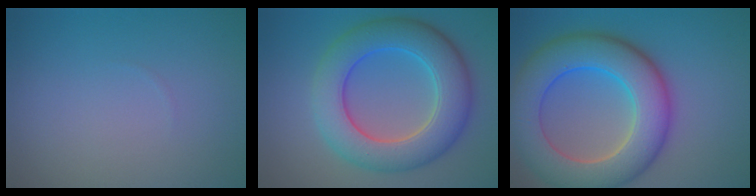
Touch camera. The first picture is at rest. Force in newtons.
{"total": 8.5, "press": 8.4, "slide": 0.4}
{"total": 10.2, "press": 10.2, "slide": 0.6}